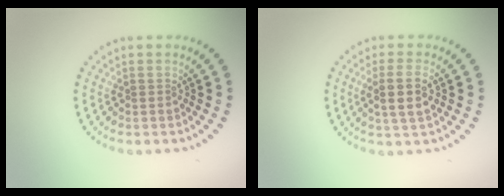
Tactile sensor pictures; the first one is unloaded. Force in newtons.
{"total": 3.0, "press": 2.8, "slide": 1.1}